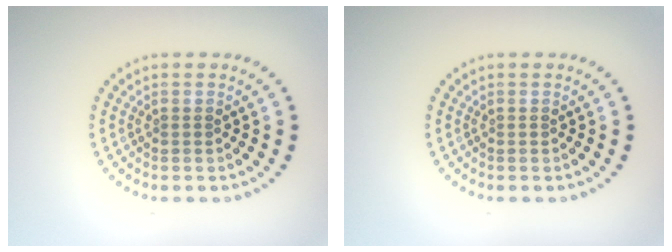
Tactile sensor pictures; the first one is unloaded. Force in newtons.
{"total": 0.0}